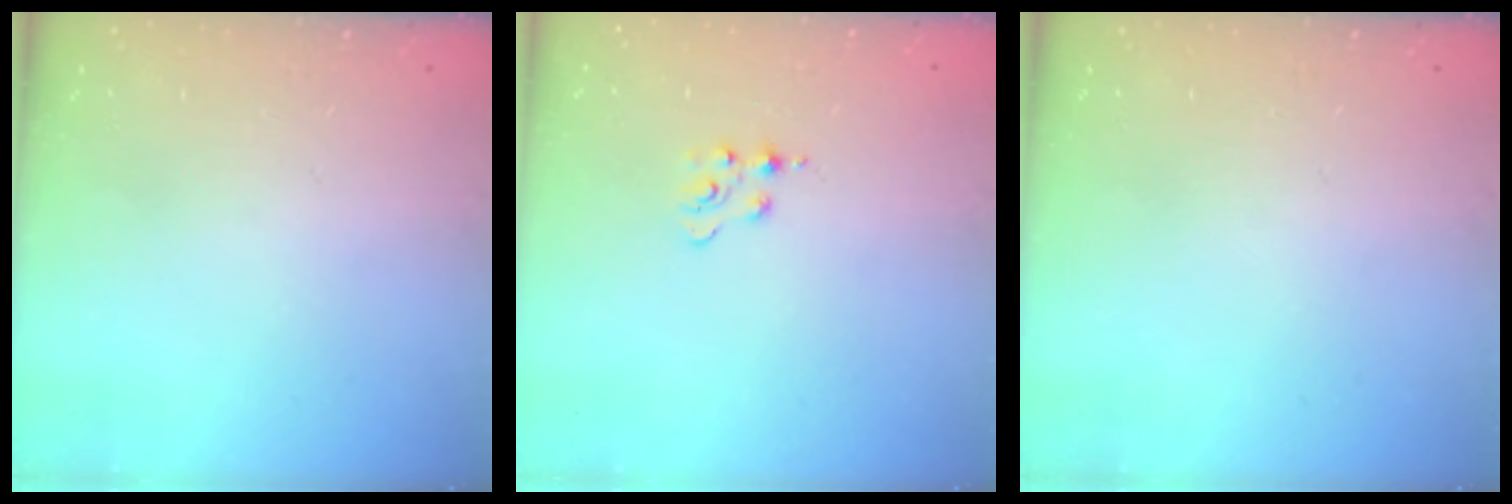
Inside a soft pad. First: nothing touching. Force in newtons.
{"total": 2.3, "press": 2.3, "slide": 0.4}
{"total": 0.0}